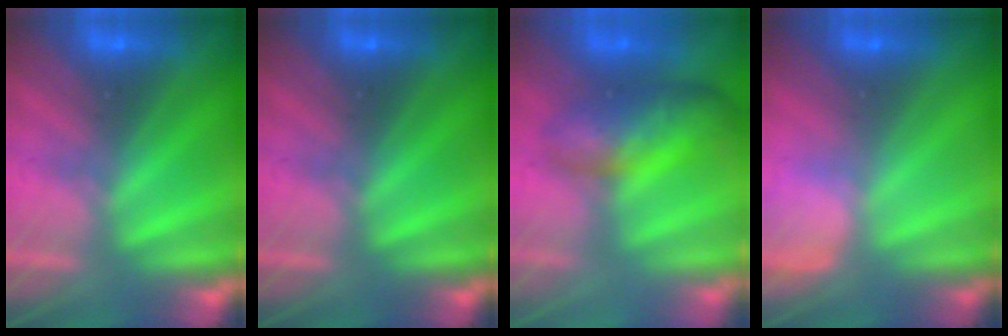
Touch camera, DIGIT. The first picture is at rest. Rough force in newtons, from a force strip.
{"total": 0.0}
{"total": 7.3}
{"total": 2.7}